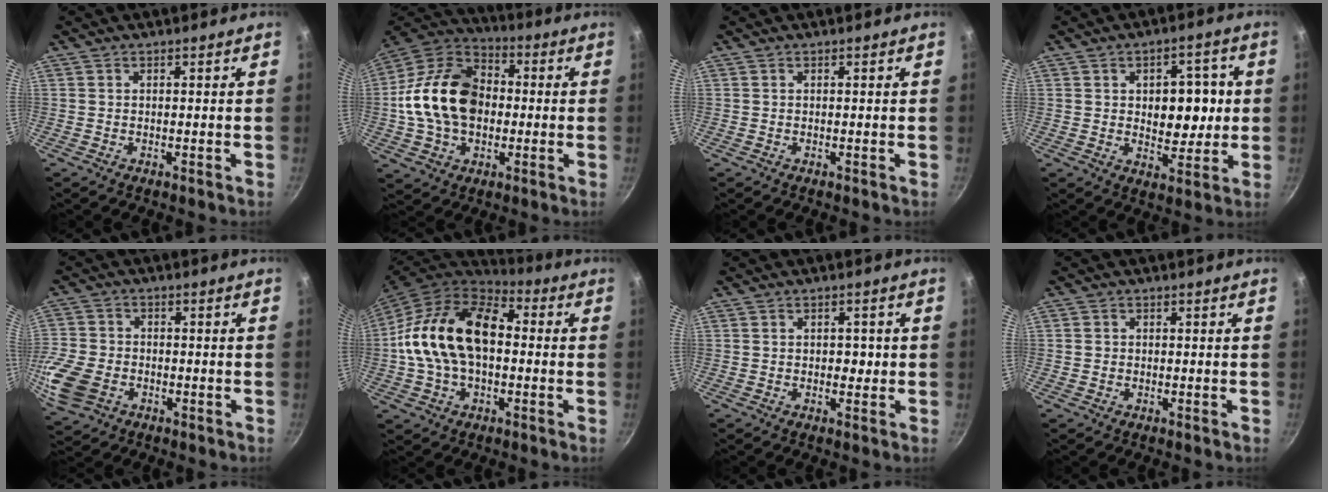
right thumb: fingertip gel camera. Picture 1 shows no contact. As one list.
[{"total": 19.2, "force": [-0.4, 13.9, 13.2], "torque": [-0.208, 0.033, -0.017]}, {"total": 0.0}, {"total": 10.6, "force": [1.0, 6.8, 8.0], "torque": [-0.062, -0.003, 0.017]}, {"total": 13.7, "force": [-4.3, 10.4, 7.9], "torque": [-0.189, 0.019, -0.083]}, {"total": 19.8, "force": [0.4, 12.8, 15.1], "torque": [-0.255, 0.037, -0.006]}, {"total": 2.6, "force": [0.1, 1.9, 1.7], "torque": [-0.012, 0.003, 0.000]}, {"total": 1.2, "force": [0.0, 1.2, 0.3], "torque": [0.000, 0.004, -0.002]}]